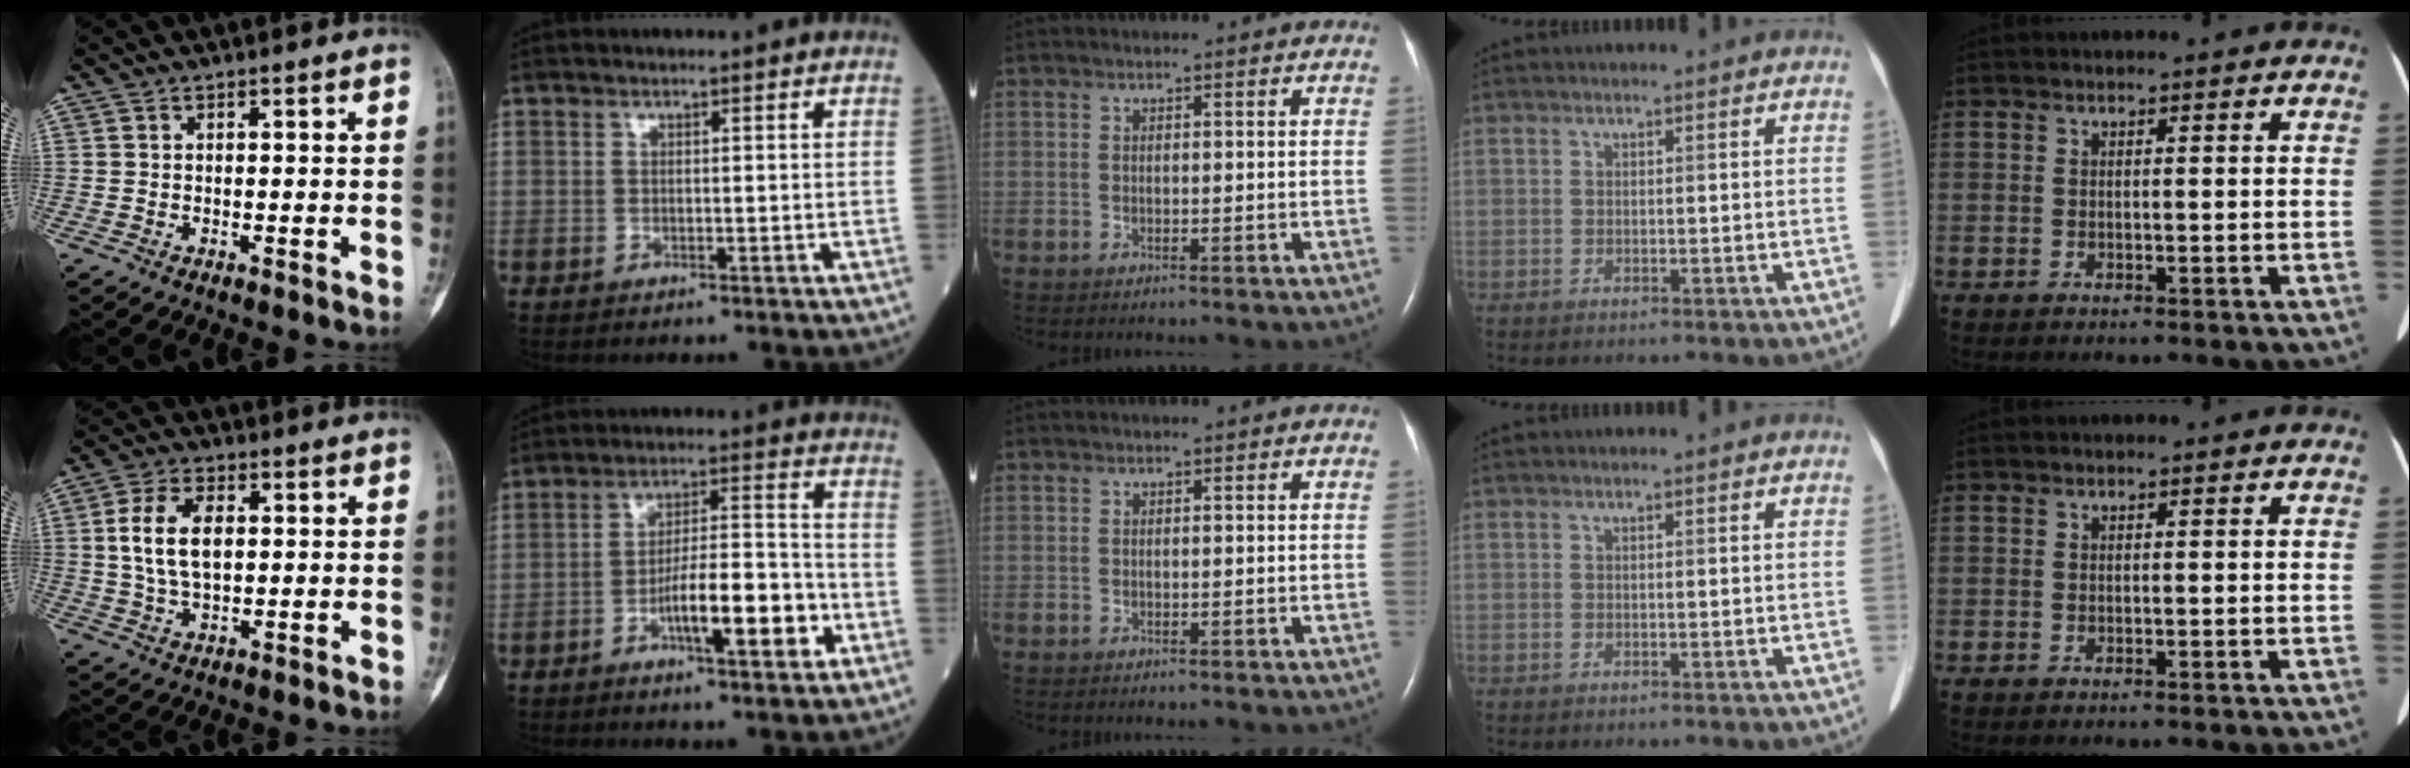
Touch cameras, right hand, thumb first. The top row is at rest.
{"thumb": {"total": 9.5, "force": [1.4, 5.4, 7.7], "torque": [-0.143, 0.002, 0.029]}, "index": {"total": 11.0, "force": [-4.2, 2.1, 10.0], "torque": [-0.162, 0.011, -0.068]}}